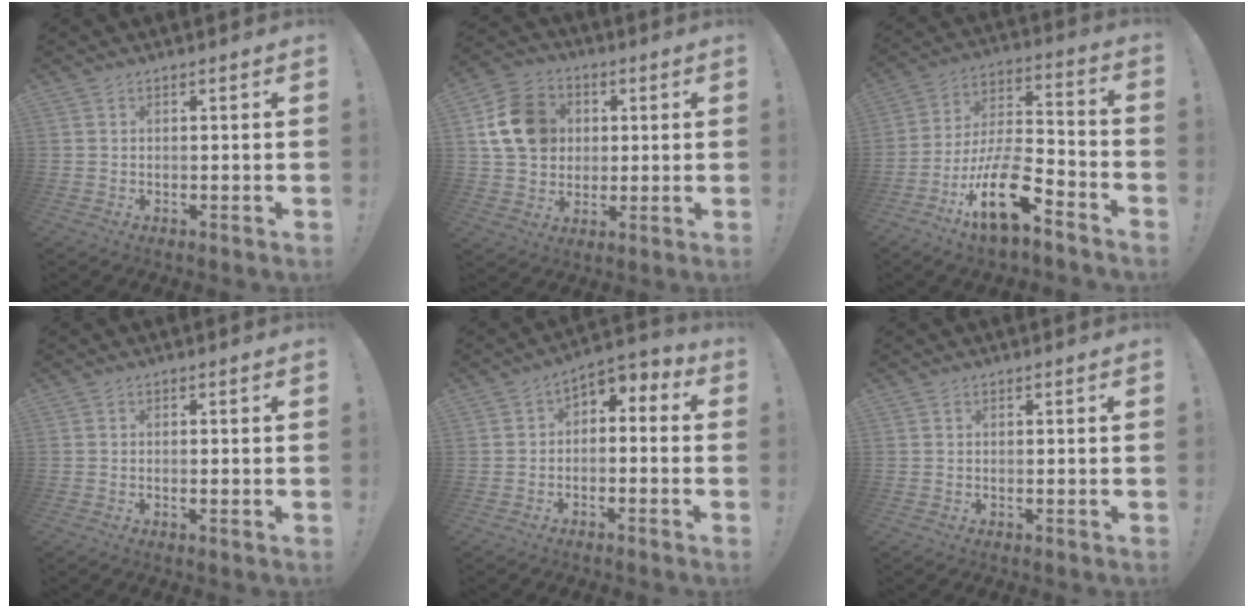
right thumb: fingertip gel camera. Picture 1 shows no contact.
{"total": 15.7, "force": [3.5, 13.0, 8.1], "torque": [-0.114, 0.000, 0.076]}
{"total": 19.6, "force": [-10.5, 7.4, 14.7], "torque": [-0.279, 0.066, -0.168]}
{"total": 0.9, "force": [-0.4, 0.0, 0.7], "torque": [-0.008, -0.003, -0.009]}
{"total": 3.9, "force": [-2.2, 2.5, 2.0], "torque": [-0.018, 0.011, -0.039]}
{"total": 0.0}